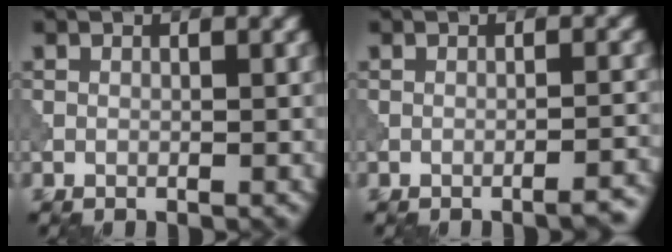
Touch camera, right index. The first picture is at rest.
{"total": 2.0, "force": [-1.6, 0.4, 1.2], "torque": [-0.007, 0.007, -0.026]}